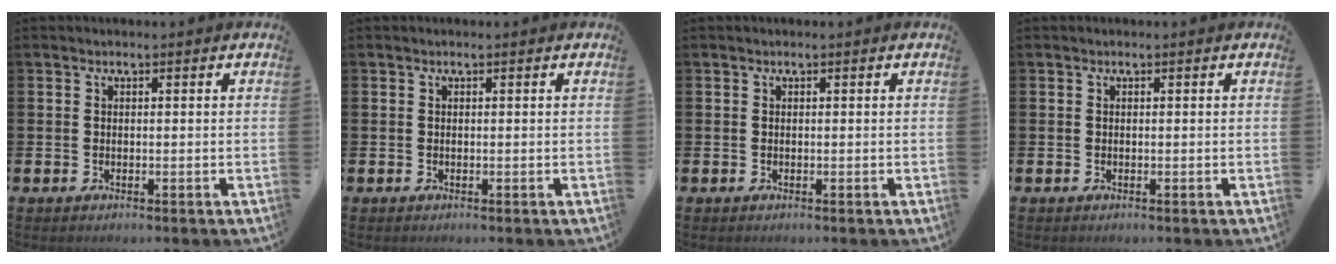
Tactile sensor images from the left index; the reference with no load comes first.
{"total": 0.0}
{"total": 0.0}
{"total": 0.0}